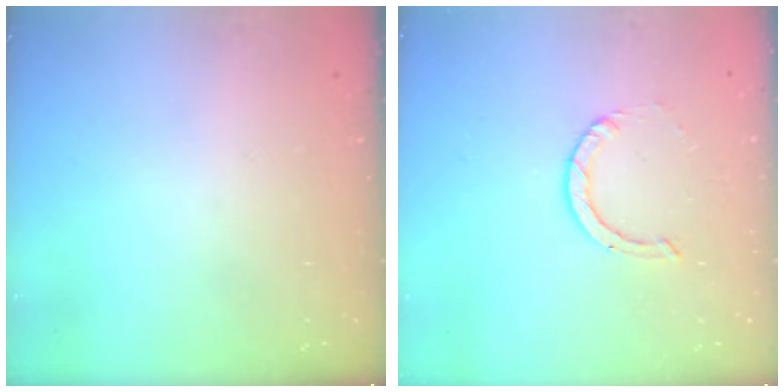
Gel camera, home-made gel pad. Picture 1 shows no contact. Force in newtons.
{"total": 2.0, "press": 2.0, "slide": 0.2}